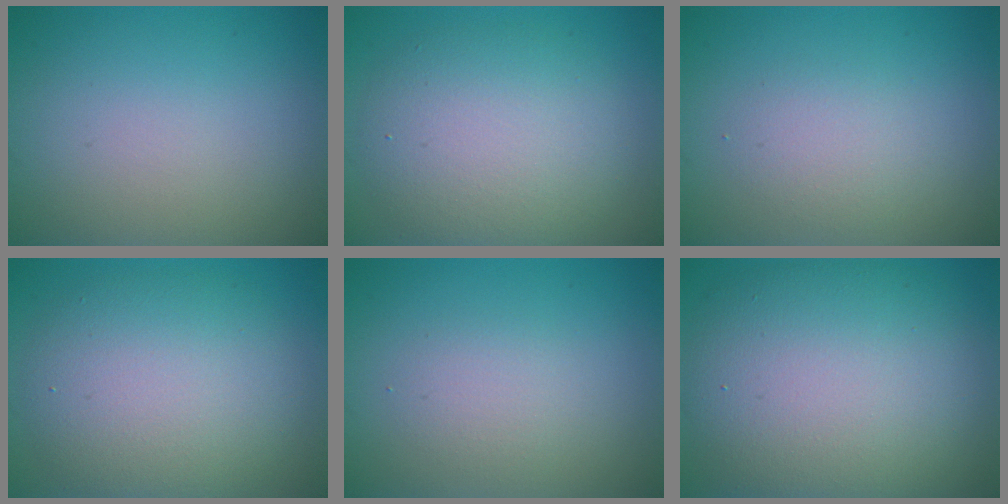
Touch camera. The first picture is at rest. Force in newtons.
{"total": 6.4, "press": 6.4, "slide": 0.2}
{"total": 2.1, "press": 2.1, "slide": 0.0}
{"total": 7.2, "press": 7.2, "slide": 0.1}
{"total": 1.8, "press": 1.8, "slide": 0.1}
{"total": 11.6, "press": 11.5, "slide": 0.9}